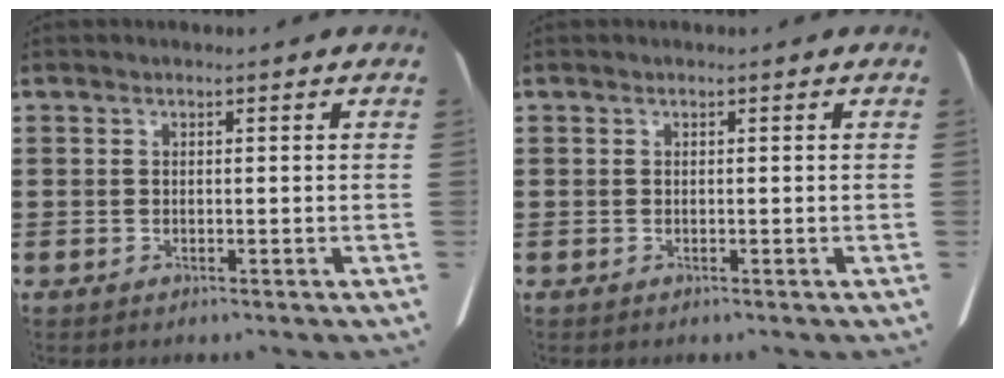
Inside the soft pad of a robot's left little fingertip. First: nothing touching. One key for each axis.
{"total": 0.0}